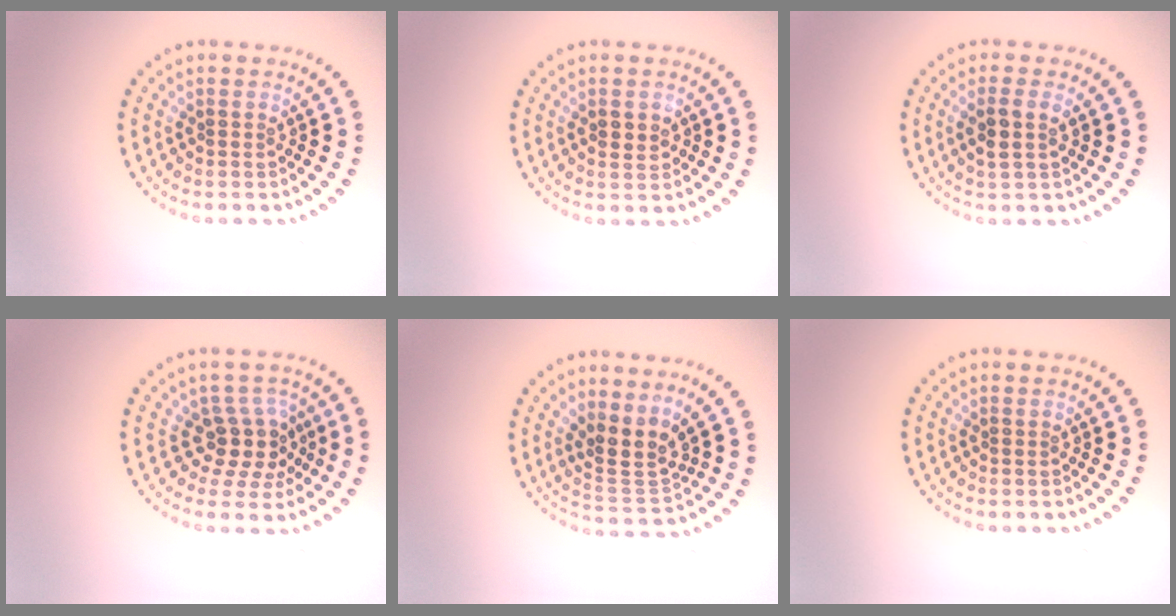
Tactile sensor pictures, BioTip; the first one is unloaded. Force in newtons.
{"total": 1.3, "press": 1.2, "slide": 0.2}
{"total": 2.0, "press": 1.8, "slide": 0.7}
{"total": 3.7, "press": 2.8, "slide": 2.3}
{"total": 3.2, "press": 2.4, "slide": 2.1}
{"total": 0.0}